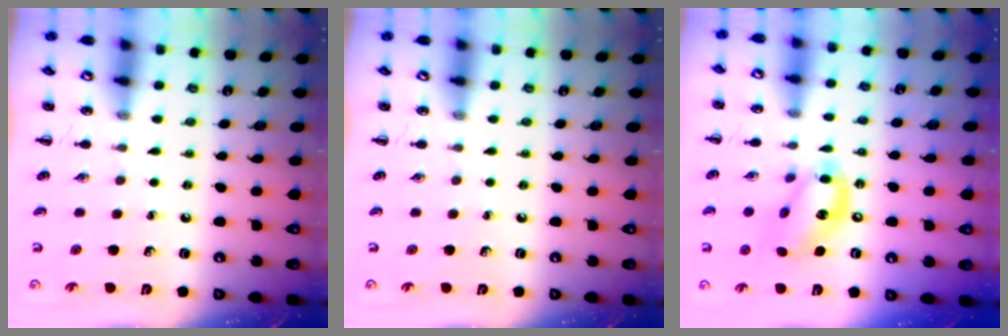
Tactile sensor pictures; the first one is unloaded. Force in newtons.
{"total": 0.0}
{"total": 13.3, "press": 12.9, "slide": 3.2}